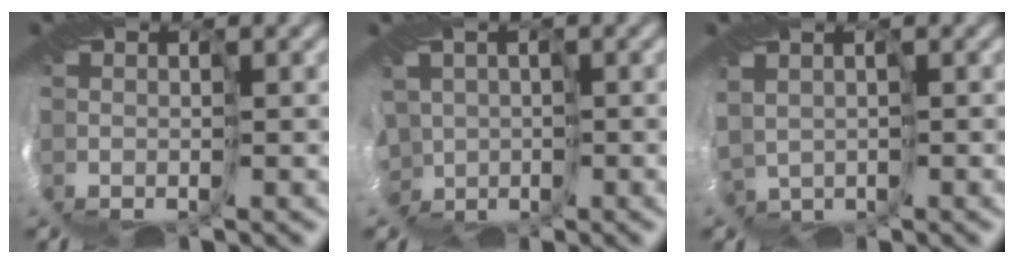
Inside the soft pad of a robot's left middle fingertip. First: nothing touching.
{"total": 5.2, "force": [-0.7, 4.3, 2.8], "torque": [-0.048, -0.009, -0.010]}
{"total": 1.6, "force": [1.2, 1.1, 0.1], "torque": [-0.014, 0.006, 0.028]}